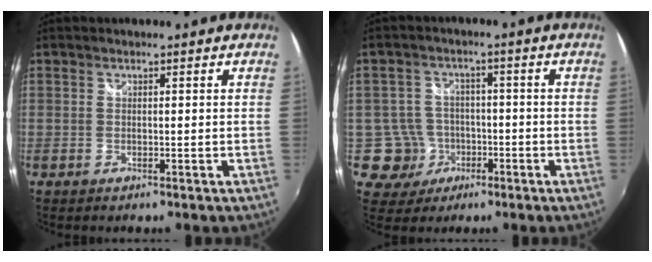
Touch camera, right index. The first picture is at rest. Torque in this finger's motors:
{"motor_torque": [-0.44, 0.17, -1.05, -0.21]}